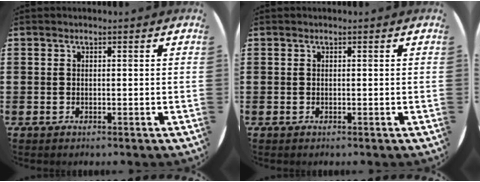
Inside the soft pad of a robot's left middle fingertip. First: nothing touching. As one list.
[{"total": 0.0}]